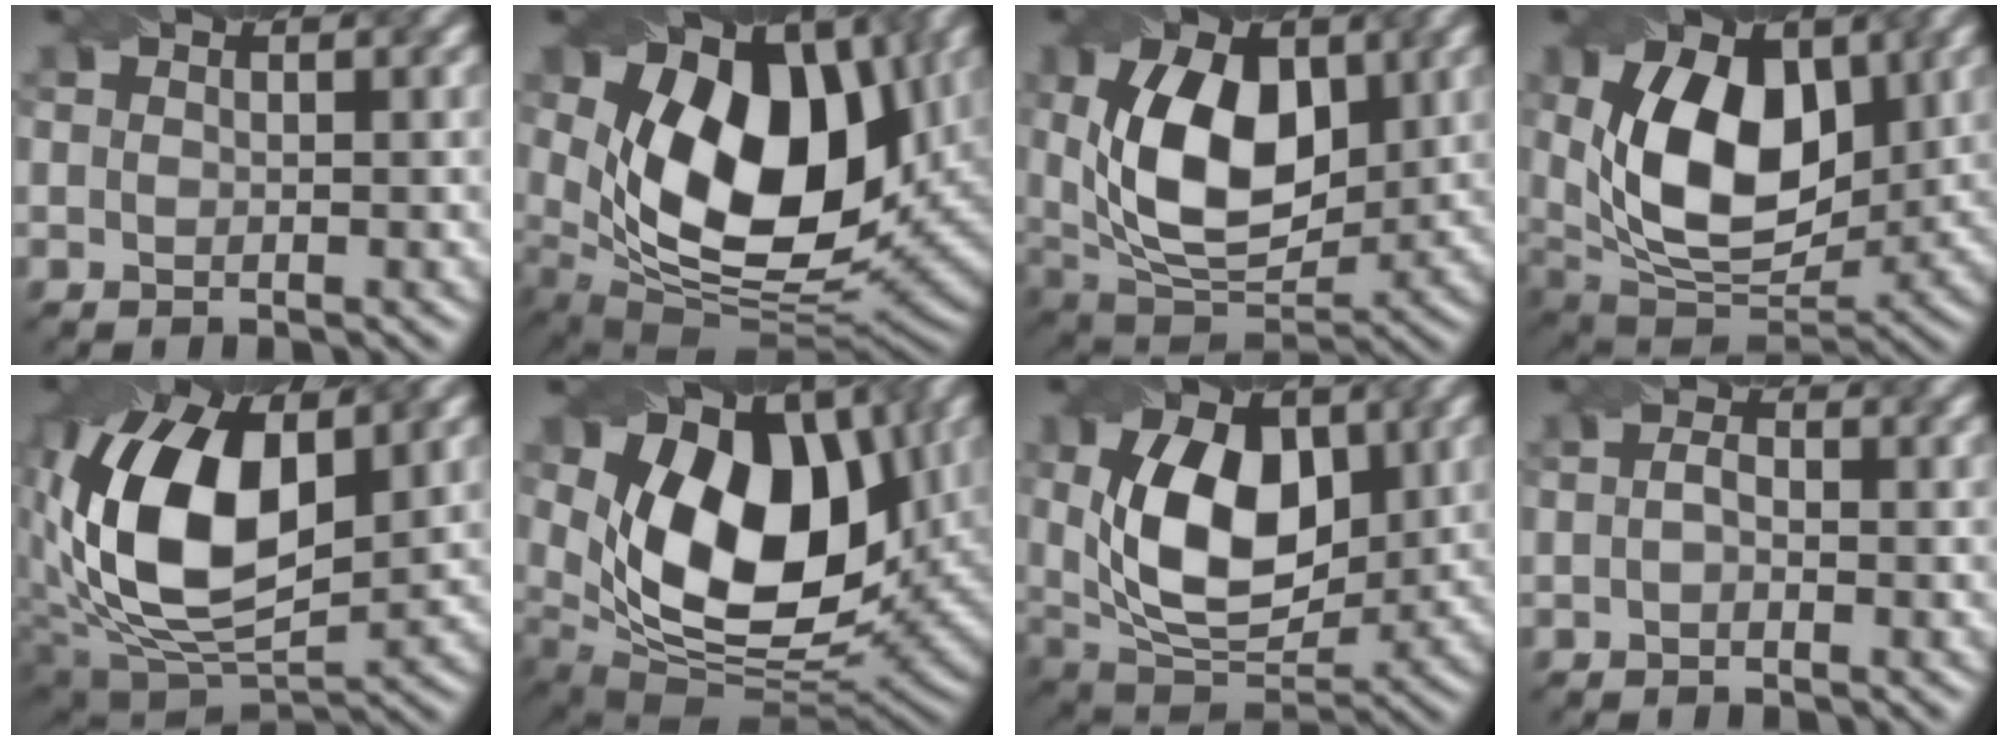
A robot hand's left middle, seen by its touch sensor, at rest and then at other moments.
{"total": 14.8, "force": [4.1, 8.9, 11.1], "torque": [-0.175, -0.009, 0.073]}
{"total": 11.0, "force": [2.0, 6.6, 8.5], "torque": [-0.159, -0.005, 0.034]}
{"total": 12.0, "force": [2.3, 7.4, 9.2], "torque": [-0.168, -0.006, 0.039]}
{"total": 13.9, "force": [2.4, 8.3, 11.0], "torque": [-0.213, 0.002, 0.043]}
{"total": 15.0, "force": [3.9, 9.2, 11.2], "torque": [-0.173, -0.008, 0.070]}
{"total": 10.8, "force": [2.0, 6.6, 8.4], "torque": [-0.154, -0.005, 0.033]}
{"total": 1.3, "force": [-0.1, 0.7, 1.0], "torque": [-0.018, 0.002, -0.004]}